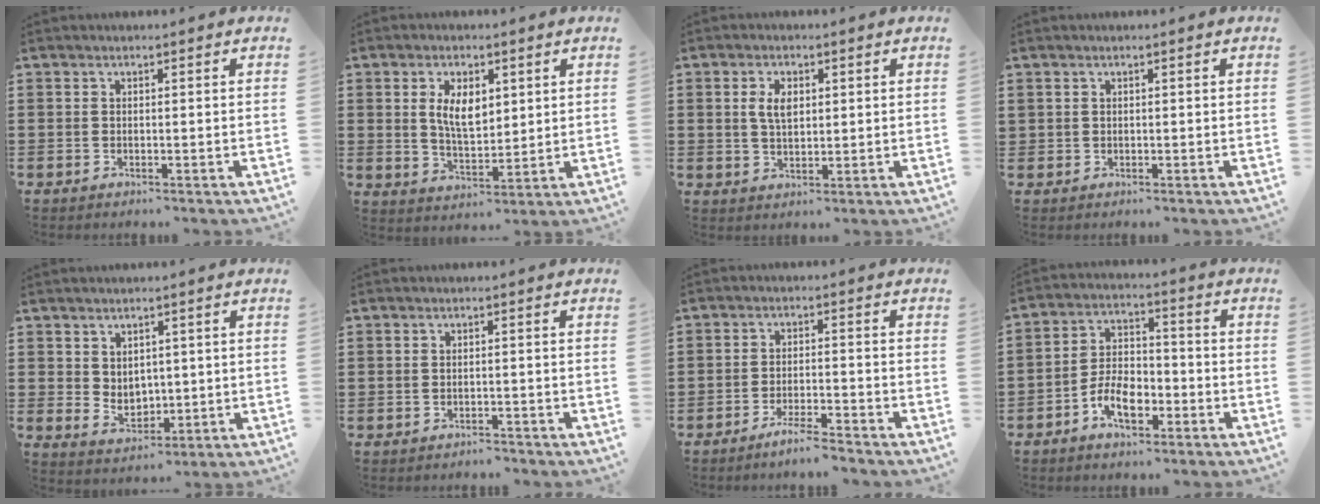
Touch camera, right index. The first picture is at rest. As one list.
[{"total": 6.0, "force": [1.7, 3.0, 4.8], "torque": [-0.095, 0.006, 0.027]}, {"total": 3.8, "force": [1.0, 2.1, 3.1], "torque": [-0.066, 0.010, 0.015]}, {"total": 0.7, "force": [0.4, 0.6, 0.1], "torque": [-0.004, 0.001, 0.008]}, {"total": 3.7, "force": [2.3, 2.7, 1.0], "torque": [-0.023, -0.002, 0.042]}, {"total": 1.2, "force": [-1.2, 0.3, -0.2], "torque": [-0.001, 0.005, -0.029]}, {"total": 3.6, "force": [-3.4, -0.1, 1.3], "torque": [-0.029, 0.000, -0.069]}, {"total": 7.0, "force": [-3.4, 3.8, 4.7], "torque": [-0.101, 0.009, -0.067]}]